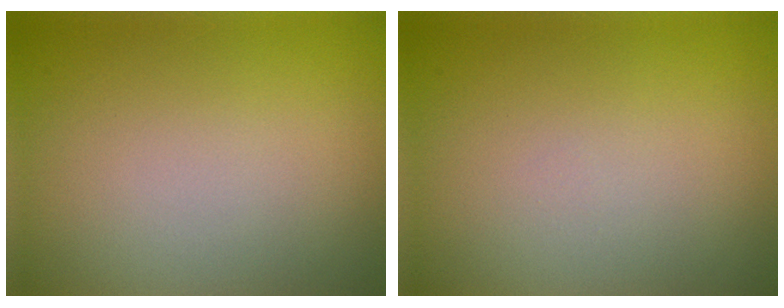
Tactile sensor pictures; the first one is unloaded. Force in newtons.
{"total": 0.0}